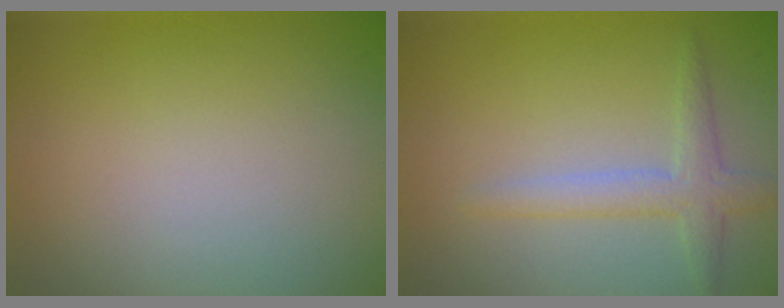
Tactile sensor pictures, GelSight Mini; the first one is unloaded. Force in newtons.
{"total": 2.4, "press": 2.4, "slide": 0.1}